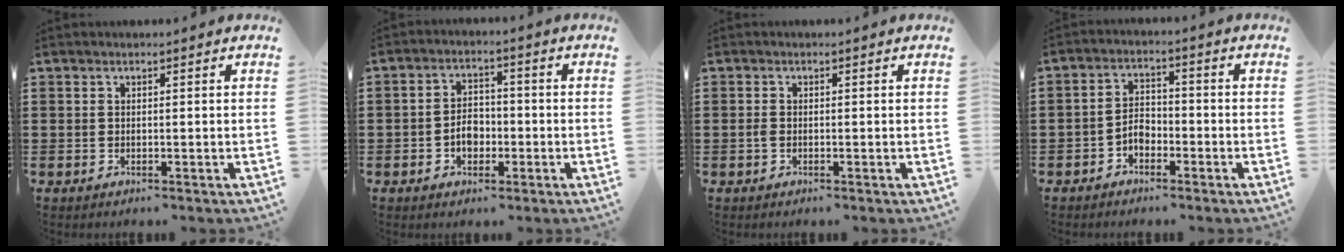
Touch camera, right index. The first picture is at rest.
{"total": 4.1, "force": [-1.2, 2.8, 2.7], "torque": [-0.039, -0.004, -0.025]}
{"total": 0.9, "force": [-0.4, 0.5, 0.7], "torque": [-0.022, -0.004, -0.010]}
{"total": 3.2, "force": [-1.8, 1.9, 1.8], "torque": [-0.045, 0.001, -0.038]}